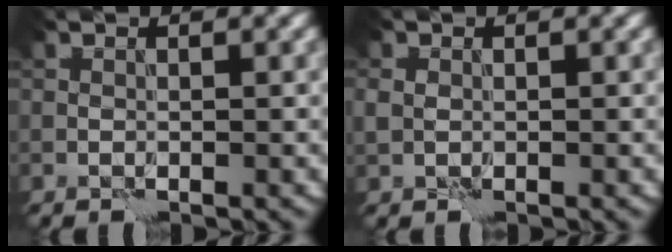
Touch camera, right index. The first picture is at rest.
{"total": 0.9, "force": [0.0, 0.8, 0.3], "torque": [-0.007, -0.004, -0.001]}